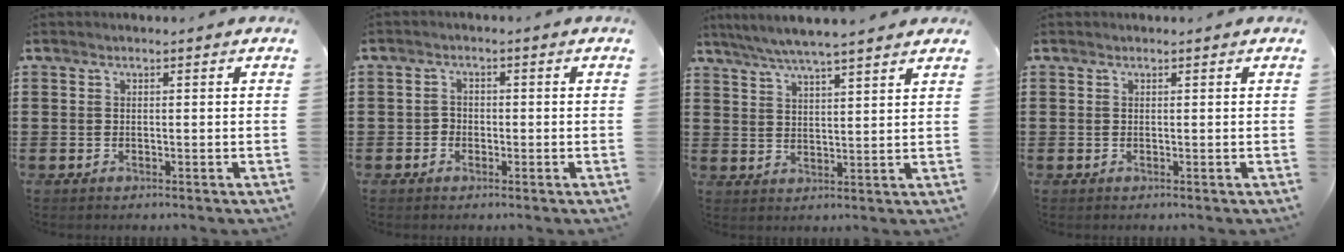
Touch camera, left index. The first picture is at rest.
{"total": 1.6, "force": [-0.7, 1.4, 0.4], "torque": [-0.012, 0.003, -0.016]}
{"total": 5.3, "force": [4.7, 0.0, 2.4], "torque": [-0.061, -0.015, 0.083]}
{"total": 0.0}